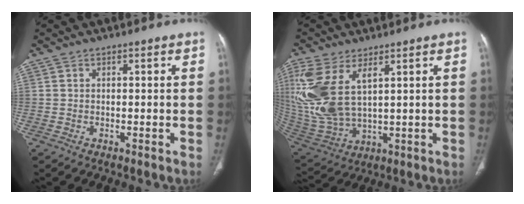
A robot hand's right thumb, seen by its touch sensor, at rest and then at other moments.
{"total": 17.4, "force": [5.4, 8.9, 14.0], "torque": [-0.327, -0.017, 0.123]}